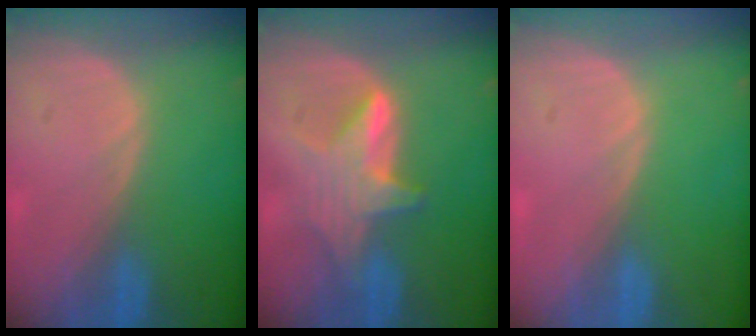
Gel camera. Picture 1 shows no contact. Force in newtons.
{"total": 6.1, "press": 6.0, "slide": 0.5}
{"total": 0.0}